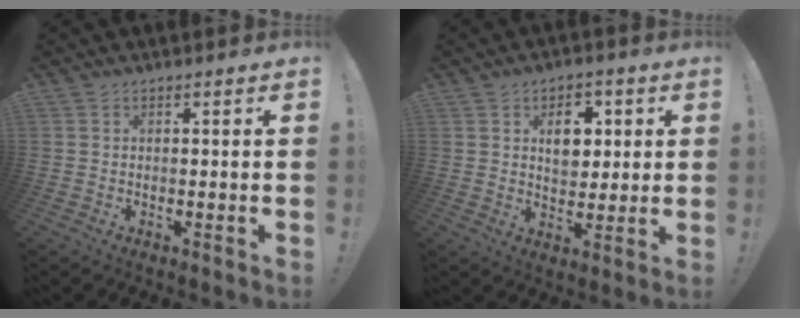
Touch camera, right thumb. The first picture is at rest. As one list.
[{"total": 9.0, "force": [3.0, 6.6, 5.2], "torque": [-0.063, -0.003, 0.052]}]